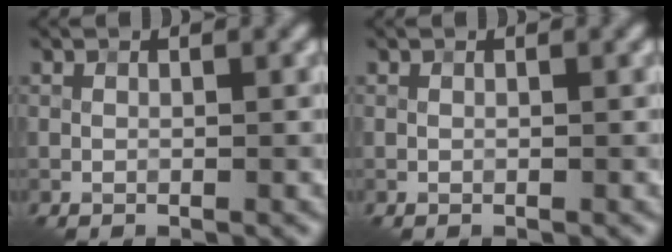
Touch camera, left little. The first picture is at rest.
{"total": 0.0}